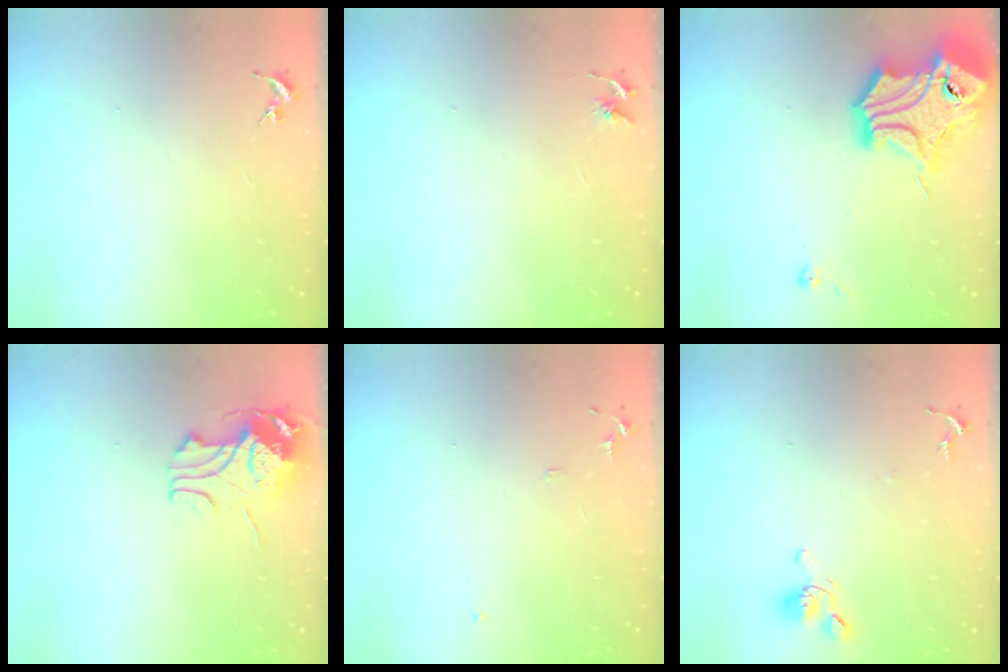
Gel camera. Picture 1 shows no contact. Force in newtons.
{"total": 3.4, "press": 3.4, "slide": 0.4}
{"total": 17.4, "press": 17.3, "slide": 2.1}
{"total": 9.9, "press": 9.9, "slide": 1.1}
{"total": 5.6, "press": 5.6, "slide": 0.7}
{"total": 6.8, "press": 6.7, "slide": 1.0}